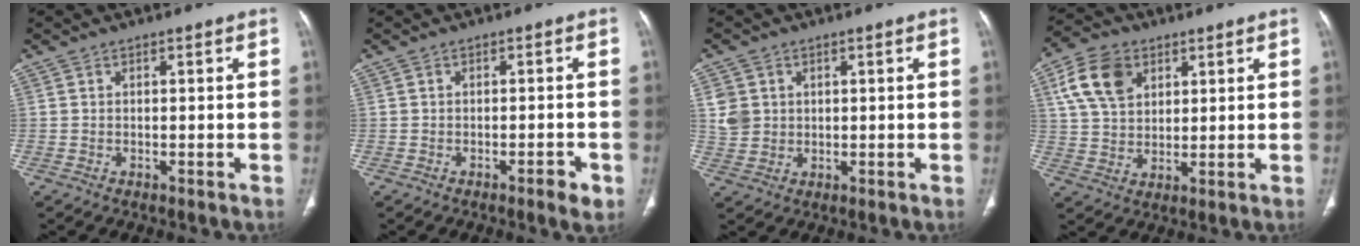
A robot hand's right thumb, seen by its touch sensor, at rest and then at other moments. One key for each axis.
{"total": 2.8, "fx": -1.5, "fy": 0.8, "fz": 2.3, "tx": -0.029, "ty": 0.004, "tz": -0.020}
{"total": 4.8, "fx": 1.3, "fy": 4.2, "fz": 1.9, "tx": -0.021, "ty": -0.004, "tz": 0.031}
{"total": 10.9, "fx": 4.5, "fy": 7.6, "fz": 6.4, "tx": -0.104, "ty": -0.005, "tz": 0.087}